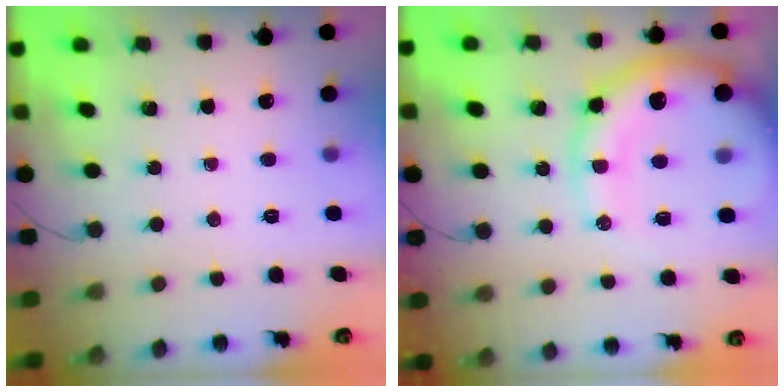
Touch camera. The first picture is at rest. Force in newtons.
{"total": 14.6, "press": 14.1, "slide": 3.7}